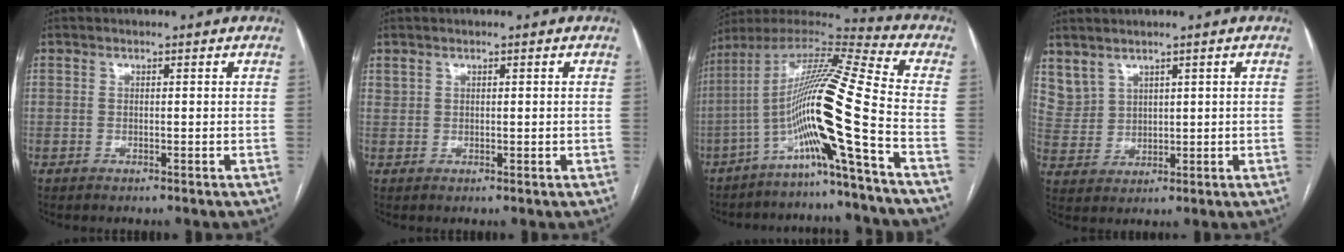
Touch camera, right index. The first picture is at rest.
{"total": 1.3, "force": [0.7, 0.7, 0.8], "torque": [-0.019, 0.004, 0.022]}
{"total": 16.8, "force": [-6.5, -2.4, 15.3], "torque": [-0.289, 0.009, -0.130]}
{"total": 5.5, "force": [4.1, 3.4, 1.0], "torque": [-0.032, 0.011, 0.105]}